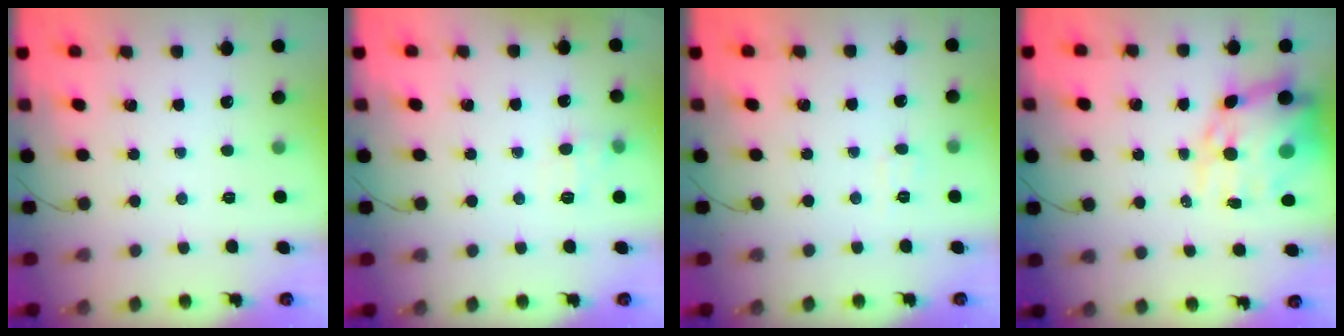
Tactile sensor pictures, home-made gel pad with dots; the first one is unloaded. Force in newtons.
{"total": 7.7, "press": 7.6, "slide": 1.5}
{"total": 4.2, "press": 4.0, "slide": 1.3}
{"total": 16.8, "press": 16.3, "slide": 4.2}